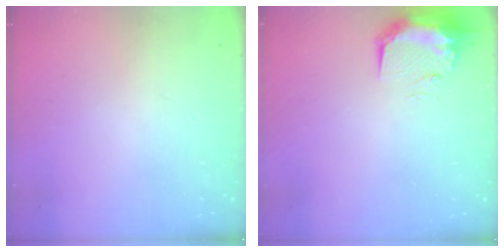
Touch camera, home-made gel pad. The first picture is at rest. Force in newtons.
{"total": 9.2, "press": 9.0, "slide": 1.5}